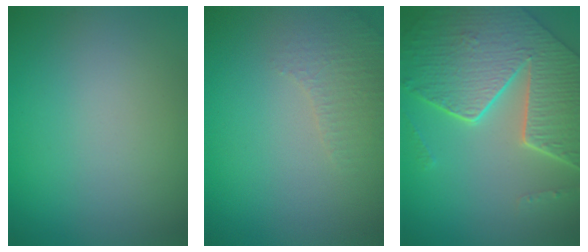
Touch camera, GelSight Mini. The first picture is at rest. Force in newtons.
{"total": 2.0, "press": 1.9, "slide": 0.5}
{"total": 8.1, "press": 5.9, "slide": 5.5}